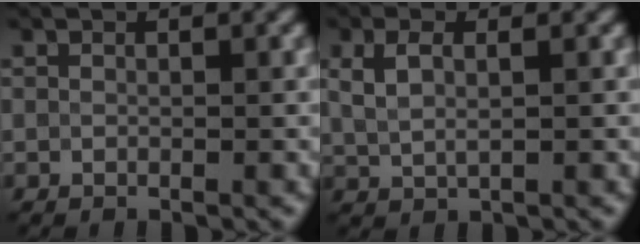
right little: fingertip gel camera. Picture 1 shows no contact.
{"total": 2.8, "force": [1.1, 1.4, 2.1], "torque": [-0.047, 0.003, 0.024]}